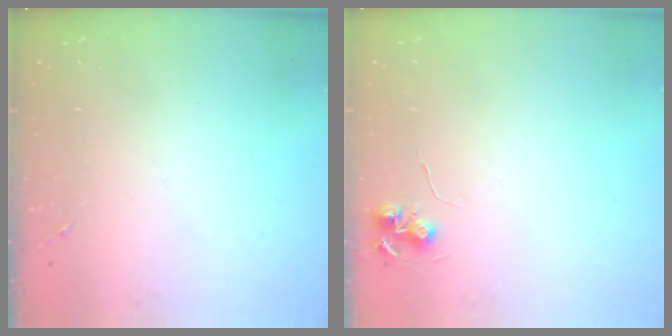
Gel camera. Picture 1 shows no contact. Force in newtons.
{"total": 6.0, "press": 6.0, "slide": 0.4}